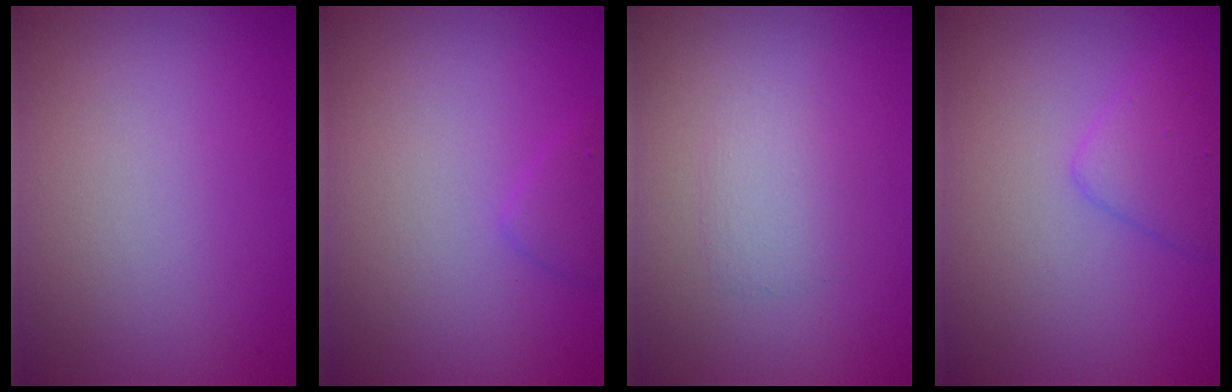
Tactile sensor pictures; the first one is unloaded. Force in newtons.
{"total": 1.2, "press": 1.2, "slide": 0.0}
{"total": 1.6, "press": 1.6, "slide": 0.0}
{"total": 2.3, "press": 2.3, "slide": 0.0}